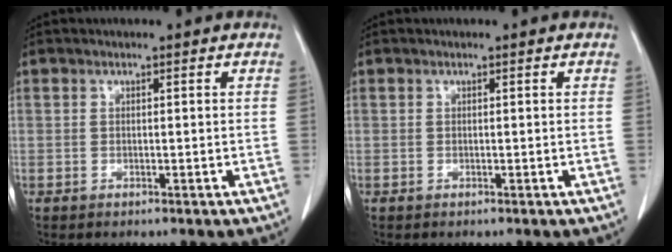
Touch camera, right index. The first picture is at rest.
{"total": 0.0}